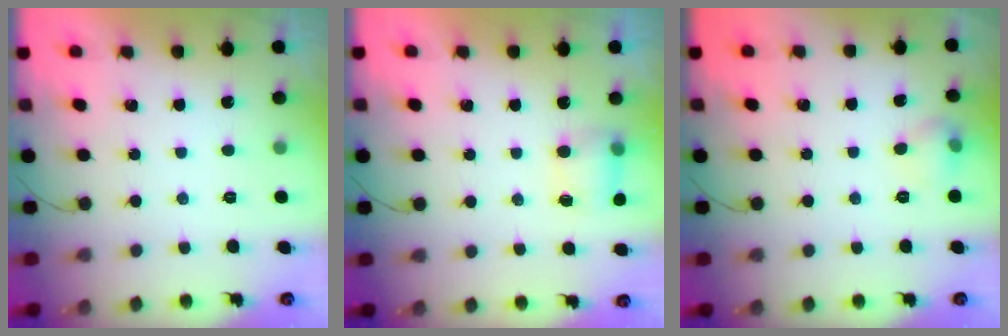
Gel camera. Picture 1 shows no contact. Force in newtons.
{"total": 5.1, "press": 5.0, "slide": 0.8}
{"total": 6.0, "press": 5.8, "slide": 1.8}